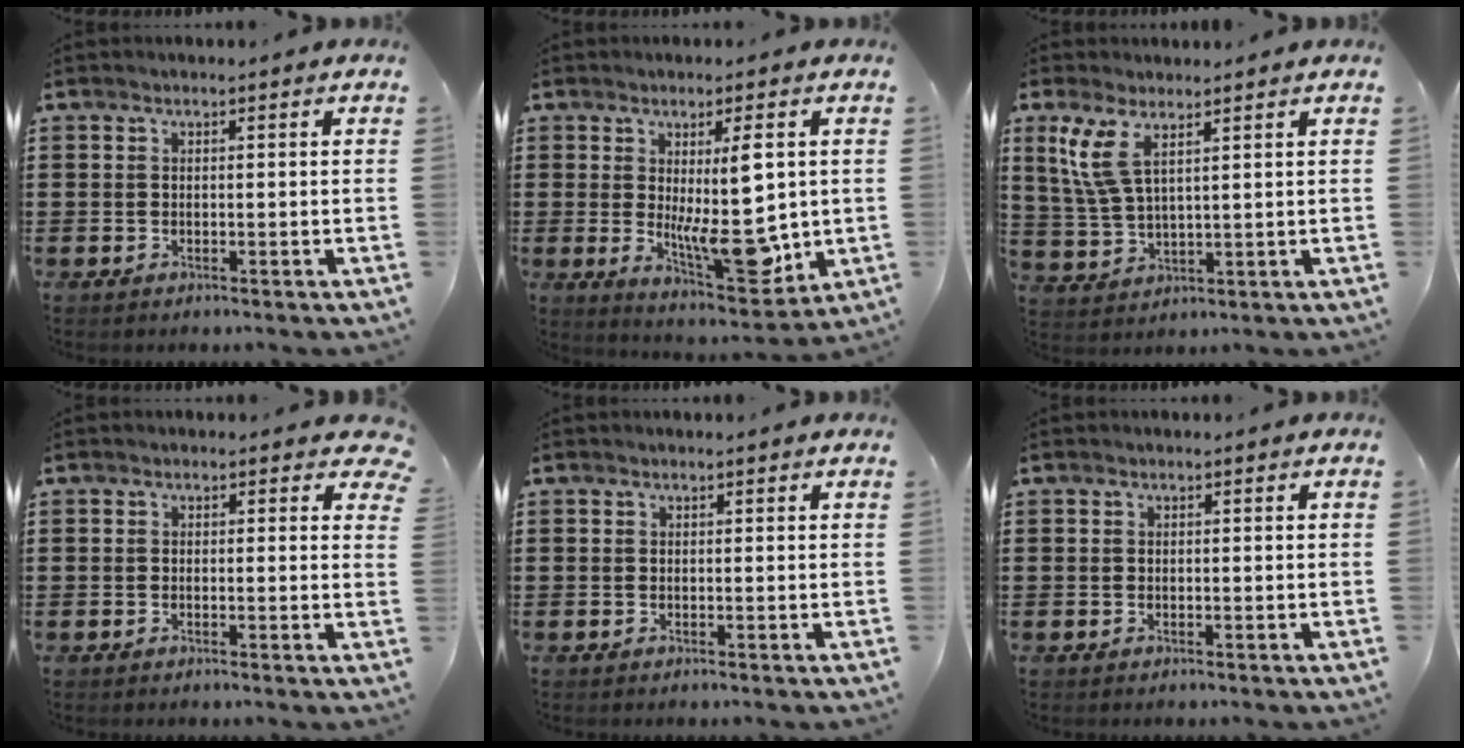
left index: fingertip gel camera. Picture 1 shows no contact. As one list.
[{"total": 11.0, "force": [0.0, 4.1, 10.2], "torque": [-0.164, -0.019, -0.002]}, {"total": 6.4, "force": [3.8, 2.1, 4.8], "torque": [-0.114, -0.002, 0.065]}, {"total": 0.8, "force": [0.2, 0.6, 0.5], "torque": [-0.005, 0.002, 0.001]}, {"total": 0.0}, {"total": 0.0}]